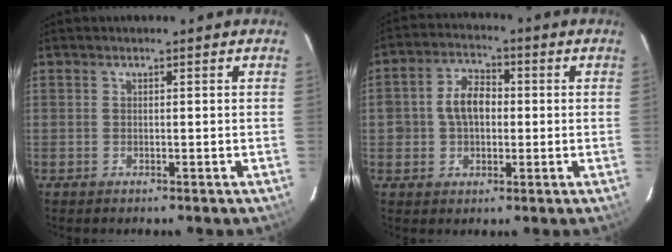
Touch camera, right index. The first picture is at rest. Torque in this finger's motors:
{"motor_torque": [0.26, -0.01, 0.18, 0.10]}